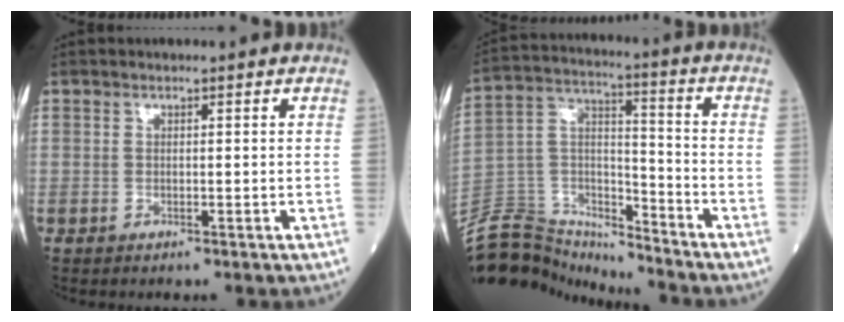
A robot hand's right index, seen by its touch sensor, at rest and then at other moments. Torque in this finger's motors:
{"motor_torque": [-0.34, -0.45, -0.96, -0.21]}